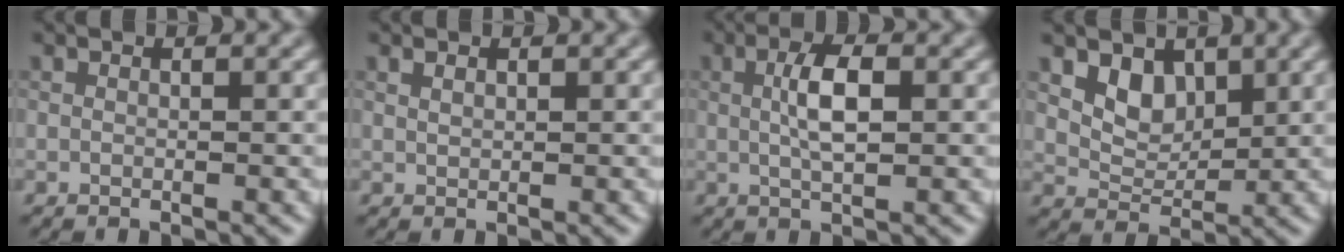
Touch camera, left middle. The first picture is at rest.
{"total": 0.0}
{"total": 3.1, "force": [-0.1, 0.8, 3.0], "torque": [-0.066, 0.009, 0.007]}
{"total": 2.3, "force": [1.1, 1.7, 1.1], "torque": [-0.033, -0.007, 0.030]}